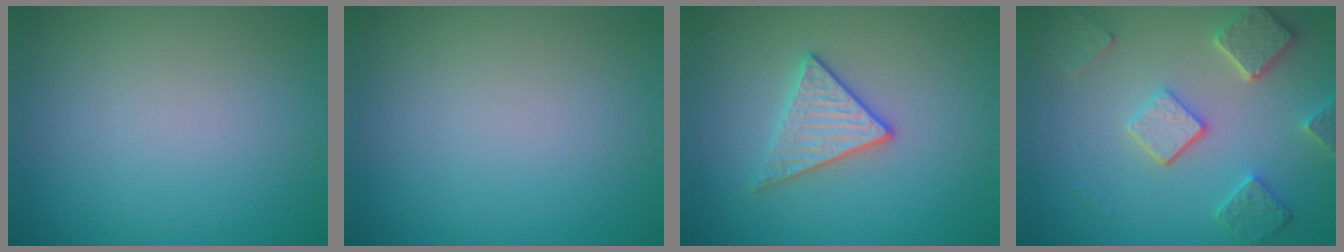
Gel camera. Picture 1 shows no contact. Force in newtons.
{"total": 0.0}
{"total": 2.8, "press": 2.6, "slide": 1.0}
{"total": 5.1, "press": 4.0, "slide": 3.2}